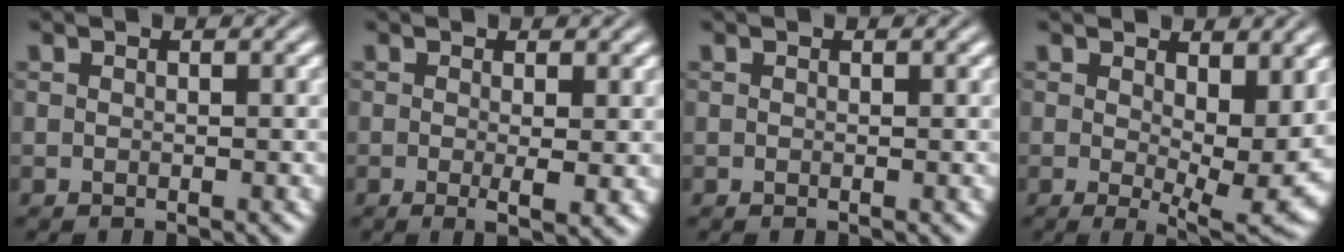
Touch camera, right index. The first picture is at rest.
{"total": 2.3, "force": [-0.7, 0.3, 2.2], "torque": [-0.035, -0.009, -0.011]}
{"total": 0.0}
{"total": 4.4, "force": [0.3, 0.7, 4.3], "torque": [-0.051, -0.026, 0.012]}